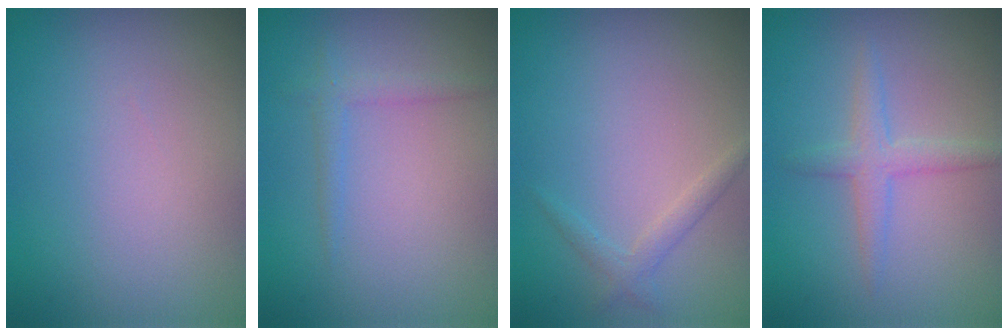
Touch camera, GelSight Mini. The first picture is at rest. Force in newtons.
{"total": 1.4, "press": 1.4, "slide": 0.0}
{"total": 1.3, "press": 1.3, "slide": 0.1}
{"total": 2.0, "press": 2.0, "slide": 0.1}